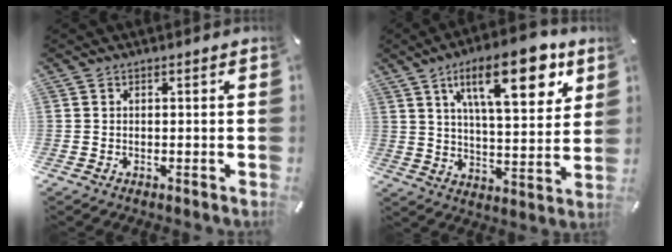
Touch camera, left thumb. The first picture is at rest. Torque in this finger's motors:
{"motor_torque": [2.51, 2.50, 1.68, -1.08, 0.61]}